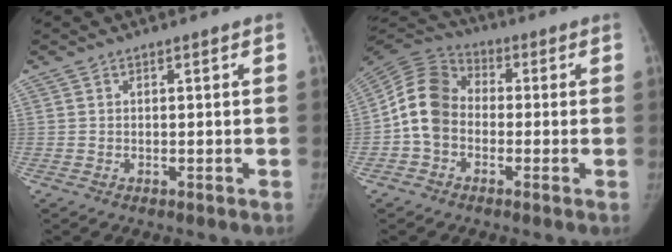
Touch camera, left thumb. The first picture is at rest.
{"total": 10.7, "force": [-1.6, 8.4, 6.4], "torque": [-0.121, 0.029, -0.047]}